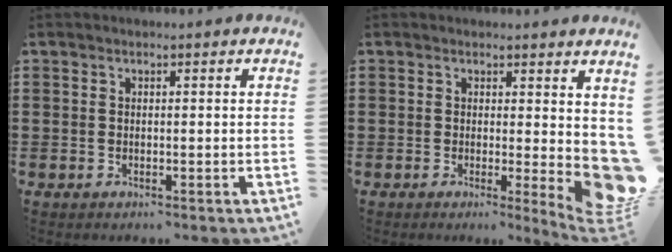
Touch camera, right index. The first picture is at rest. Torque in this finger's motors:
{"motor_torque": [2.14, 0.00, 1.05, 0.10]}